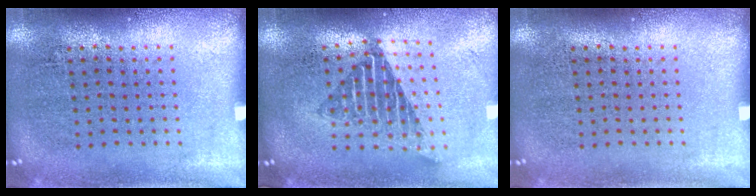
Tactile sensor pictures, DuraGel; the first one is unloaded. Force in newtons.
{"total": 1.6, "press": 1.3, "slide": 0.9}
{"total": 0.0}